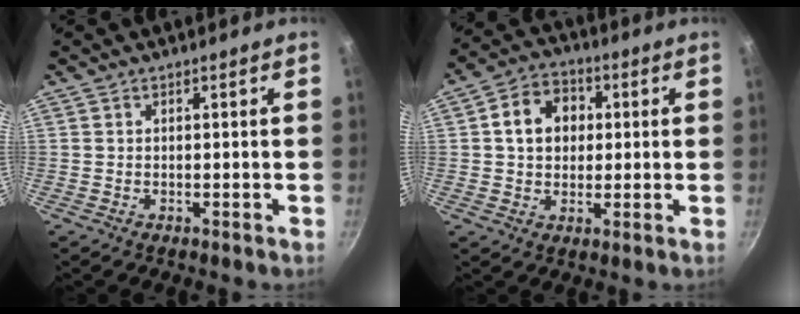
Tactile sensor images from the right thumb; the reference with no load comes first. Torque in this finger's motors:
{"motor_torque": [-0.16, 0.12, 0.11, 0.07, 0.07]}